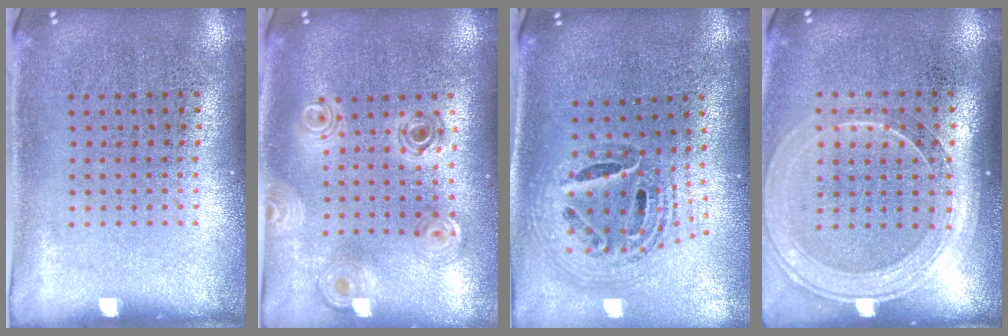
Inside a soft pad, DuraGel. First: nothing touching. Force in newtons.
{"total": 1.0, "press": 0.9, "slide": 0.2}
{"total": 1.5, "press": 1.3, "slide": 0.7}
{"total": 1.8, "press": 1.6, "slide": 0.8}